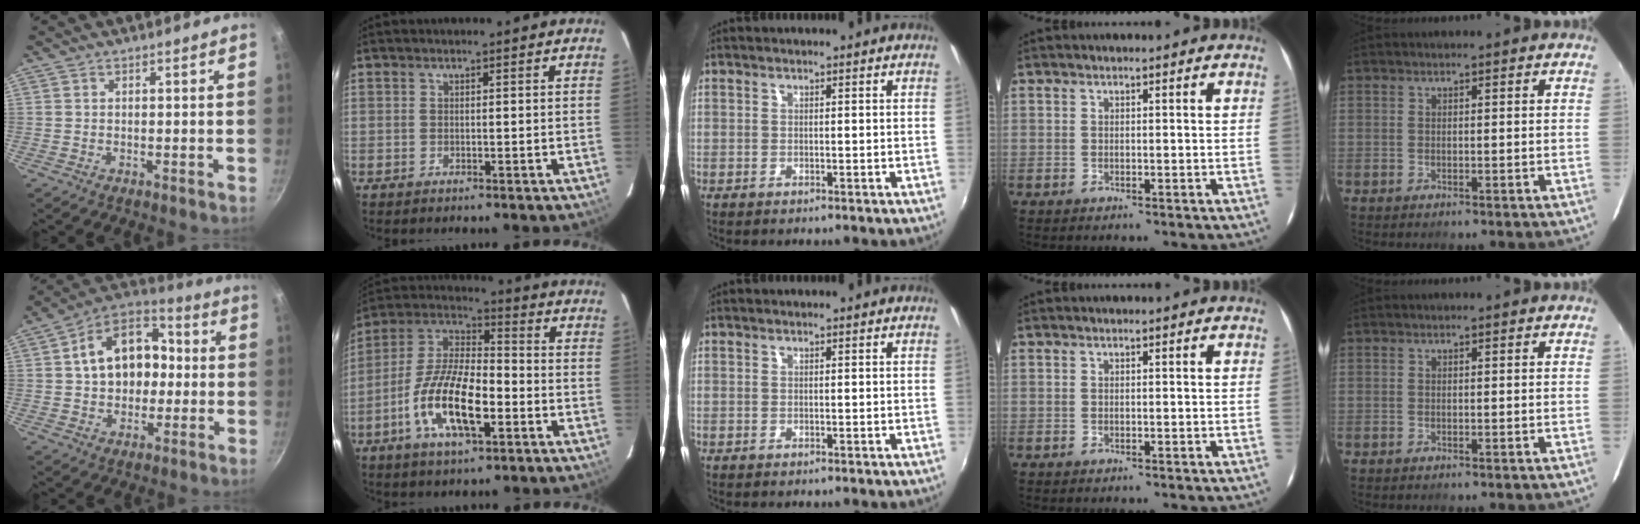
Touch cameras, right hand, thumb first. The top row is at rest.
{"thumb": {"total": 16.5, "force": [1.2, 12.1, 11.1], "torque": [-0.140, 0.036, 0.005]}, "index": {"total": 15.6, "force": [-5.8, 6.0, 13.2], "torque": [-0.268, -0.005, -0.109]}}